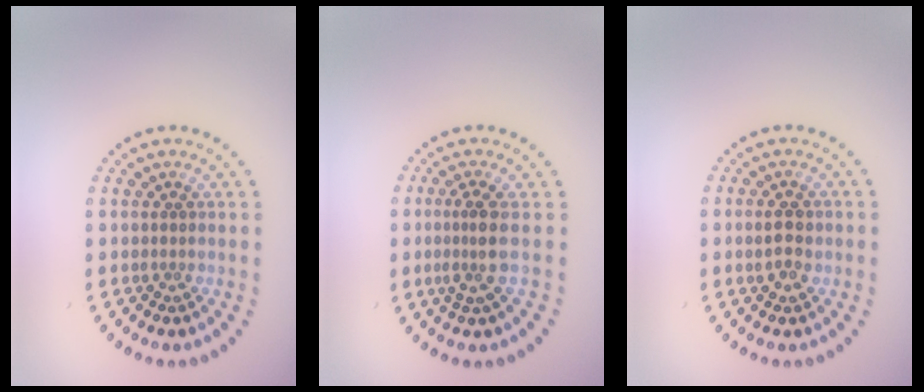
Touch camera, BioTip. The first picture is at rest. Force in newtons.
{"total": 2.5, "press": 1.9, "slide": 1.7}
{"total": 2.4, "press": 2.4, "slide": 0.2}